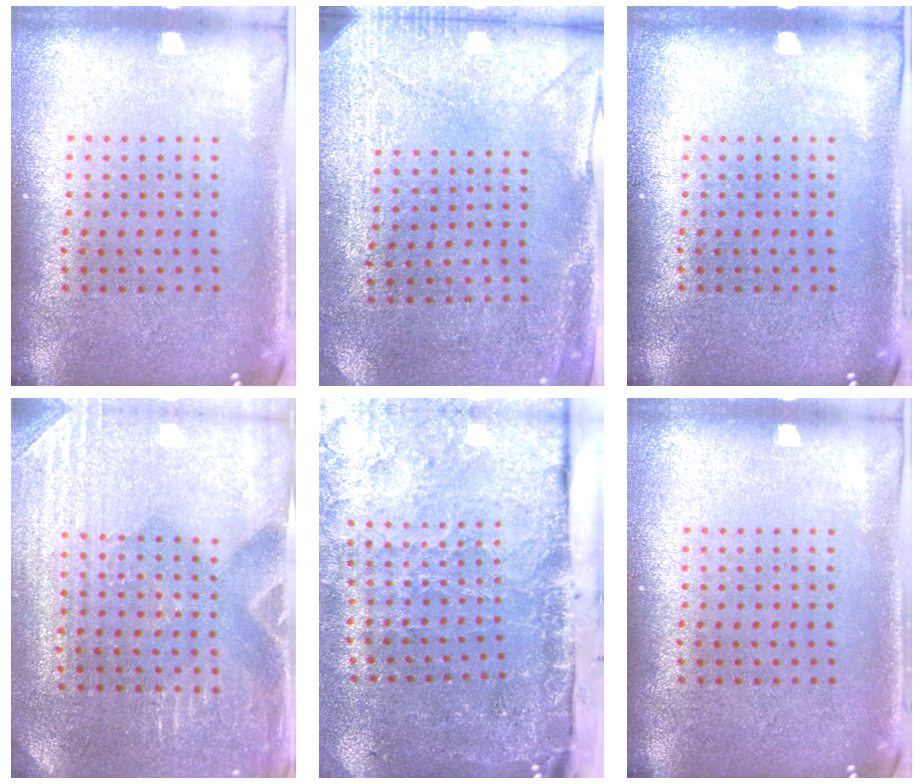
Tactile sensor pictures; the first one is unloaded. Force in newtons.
{"total": 2.9, "press": 2.5, "slide": 1.5}
{"total": 0.0}
{"total": 3.0, "press": 2.9, "slide": 0.3}
{"total": 4.9, "press": 3.6, "slide": 3.3}
{"total": 0.0}